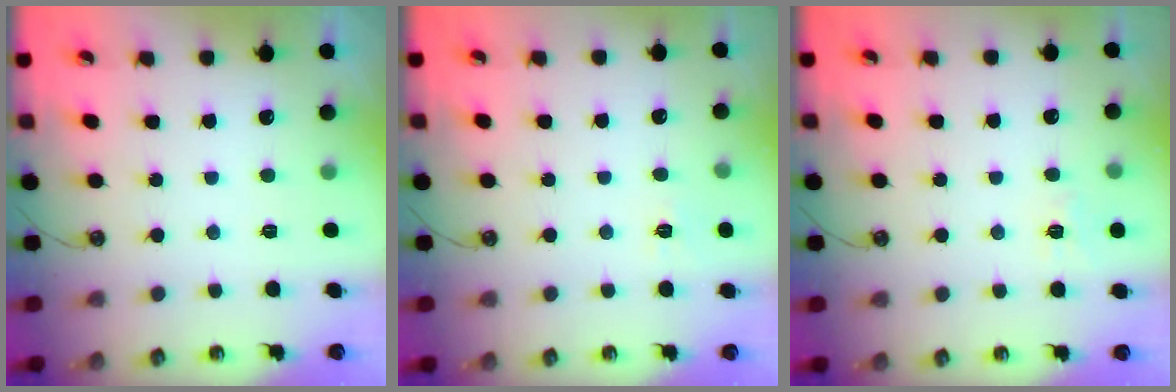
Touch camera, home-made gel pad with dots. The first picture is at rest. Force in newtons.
{"total": 5.7, "press": 5.7, "slide": 0.6}
{"total": 7.0, "press": 7.0, "slide": 0.5}